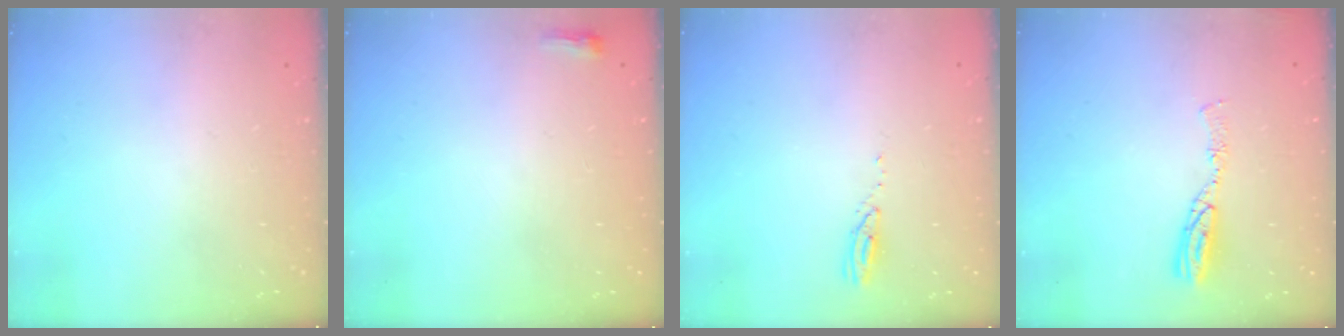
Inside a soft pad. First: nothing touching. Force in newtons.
{"total": 2.6, "press": 2.5, "slide": 0.6}
{"total": 3.0, "press": 2.9, "slide": 0.3}
{"total": 6.6, "press": 6.5, "slide": 0.7}